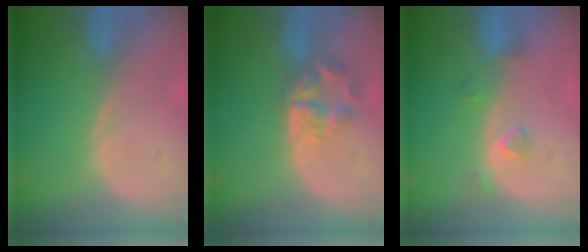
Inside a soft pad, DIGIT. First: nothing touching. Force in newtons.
{"total": 5.7, "press": 4.9, "slide": 3.0}
{"total": 2.5, "press": 2.3, "slide": 0.9}